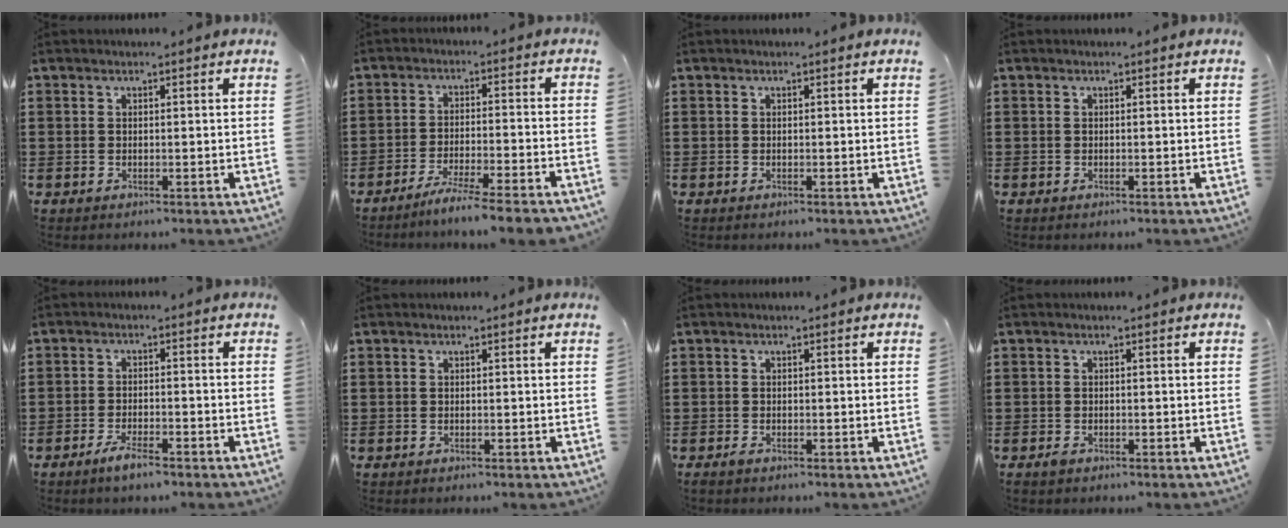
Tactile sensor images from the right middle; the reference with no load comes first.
{"total": 5.2, "force": [-4.6, -0.6, 2.3], "torque": [-0.041, -0.015, -0.087]}
{"total": 0.0}
{"total": 0.0}
{"total": 3.3, "force": [-2.5, 0.6, 2.1], "torque": [-0.042, 0.002, -0.048]}
{"total": 0.0}
{"total": 0.7, "force": [-0.6, 0.2, 0.4], "torque": [-0.011, -0.005, -0.010]}
{"total": 0.9, "force": [-0.6, 0.5, 0.5], "torque": [-0.010, -0.002, -0.013]}